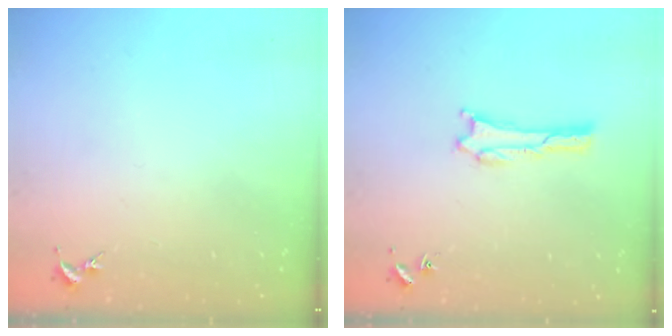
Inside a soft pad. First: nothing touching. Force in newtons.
{"total": 0.5, "press": 0.5, "slide": 0.1}